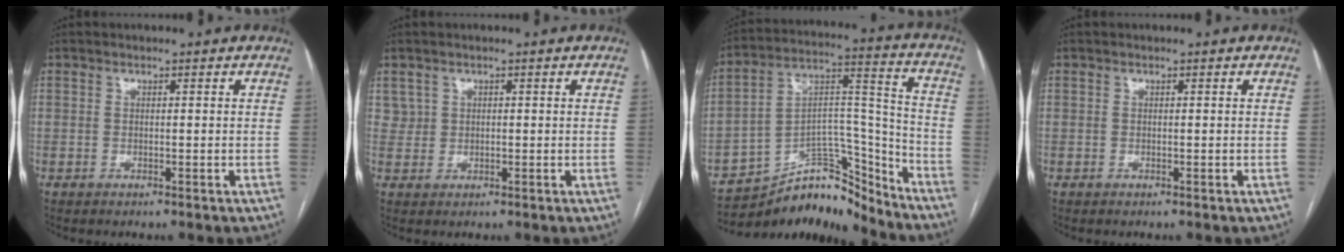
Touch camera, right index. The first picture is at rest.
{"total": 1.9, "force": [0.9, 1.7, 0.0], "torque": [0.011, 0.006, 0.012]}
{"total": 14.6, "force": [-13.6, 4.3, 3.1], "torque": [-0.039, 0.067, -0.226]}
{"total": 0.0}